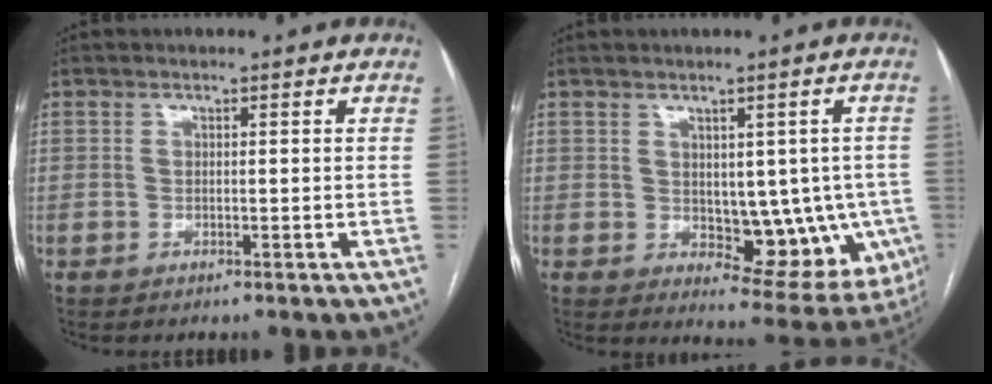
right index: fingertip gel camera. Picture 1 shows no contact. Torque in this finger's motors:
{"motor_torque": [0.10, 0.08, 0.00, 0.03]}